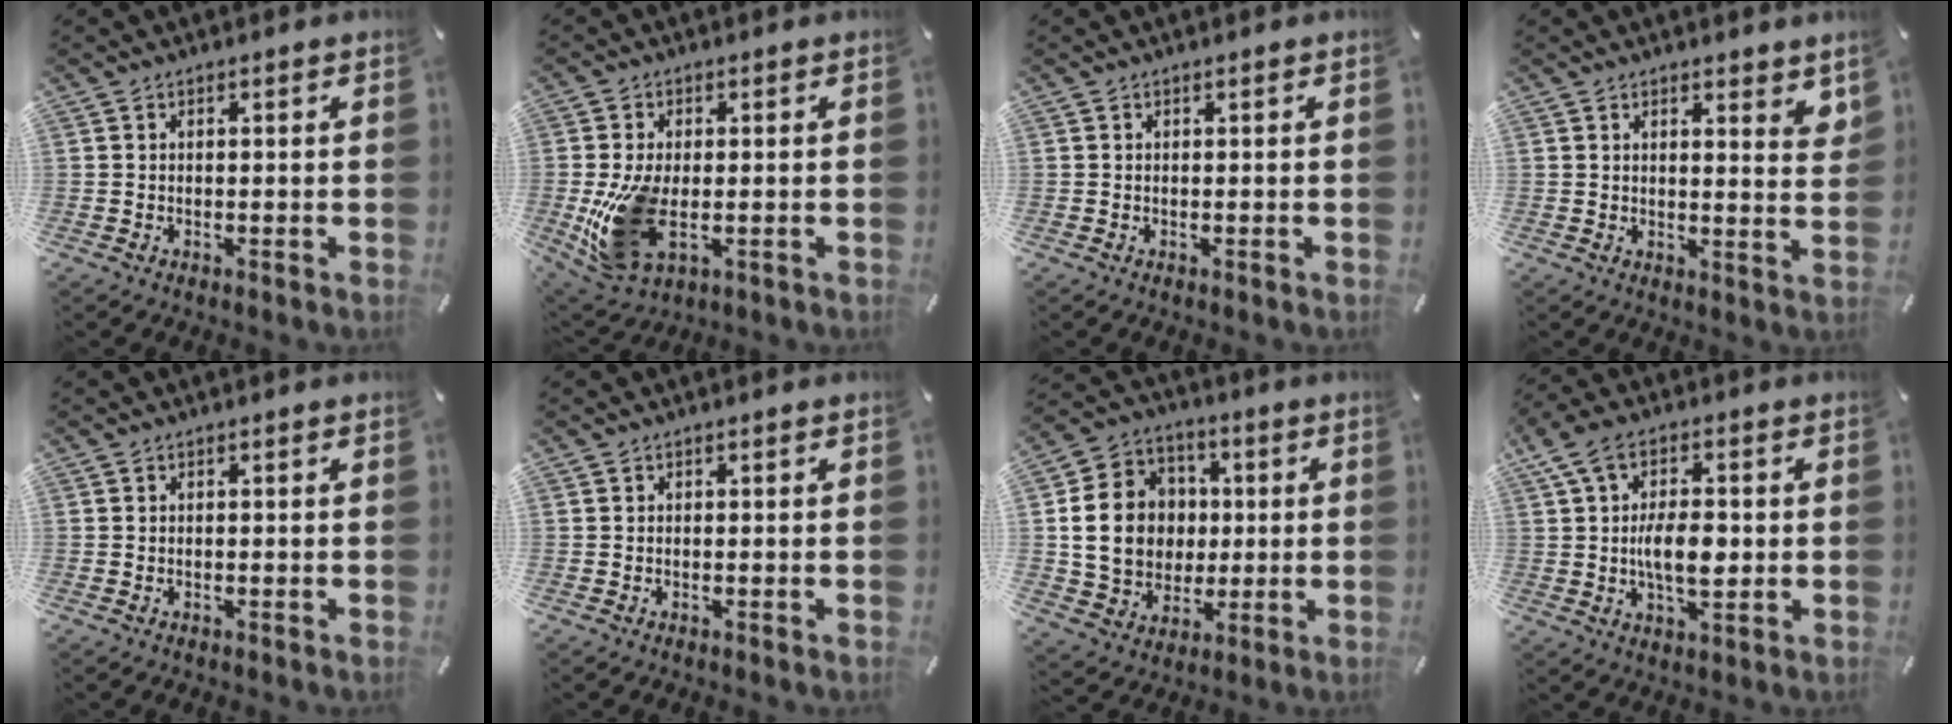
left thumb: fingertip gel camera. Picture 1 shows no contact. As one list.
[{"total": 12.2, "force": [-1.4, 7.2, 9.7], "torque": [-0.205, -0.014, -0.019]}, {"total": 0.0}, {"total": 3.5, "force": [3.1, 0.7, 1.5], "torque": [-0.014, -0.024, 0.051]}, {"total": 0.0}, {"total": 0.0}, {"total": 16.3, "force": [0.6, 14.3, 7.7], "torque": [-0.157, 0.015, 0.019]}, {"total": 11.2, "force": [0.2, 6.3, 9.2], "torque": [-0.169, 0.000, -0.004]}]